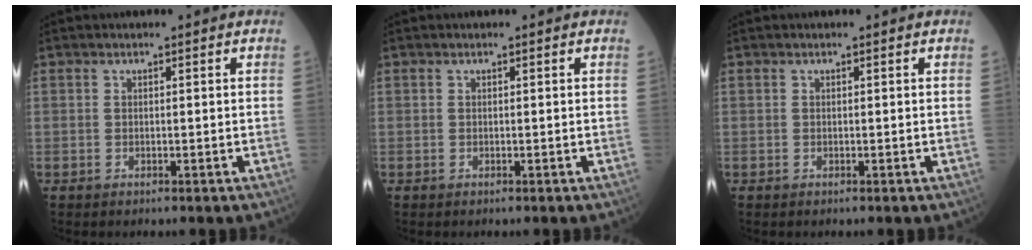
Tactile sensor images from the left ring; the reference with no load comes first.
{"total": 0.0}
{"total": 0.0}